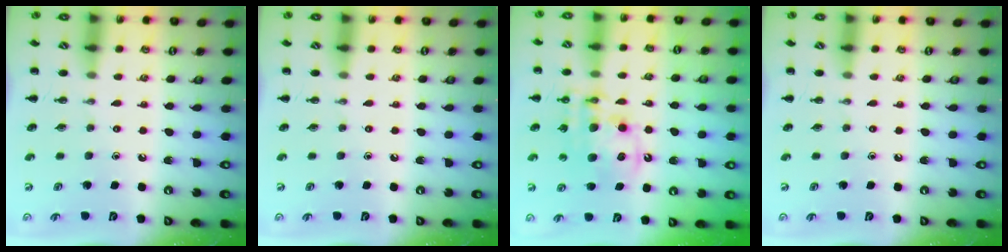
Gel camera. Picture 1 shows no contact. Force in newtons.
{"total": 0.0}
{"total": 12.5, "press": 12.1, "slide": 2.9}
{"total": 0.0}